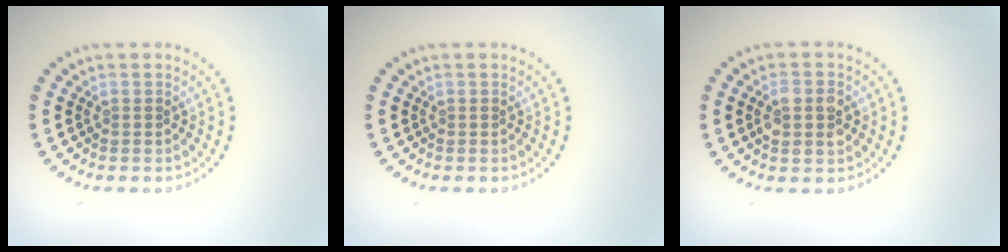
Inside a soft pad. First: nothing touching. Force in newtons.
{"total": 0.0}
{"total": 2.8, "press": 2.8, "slide": 0.3}